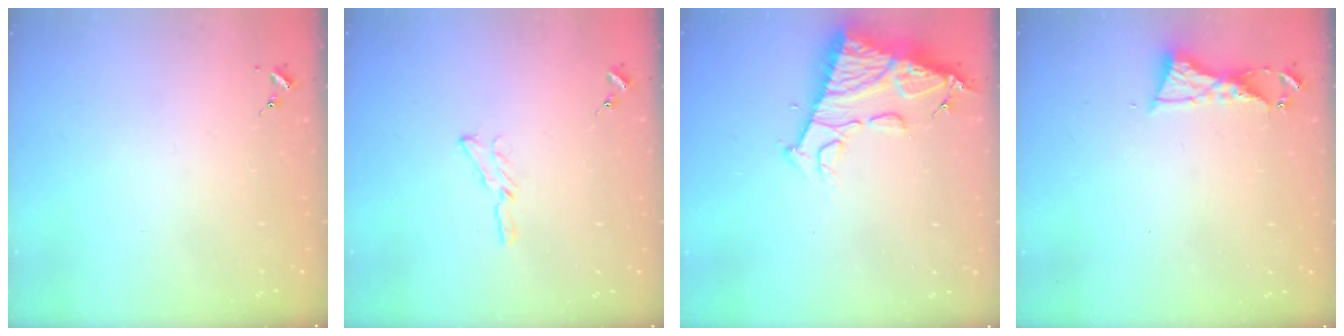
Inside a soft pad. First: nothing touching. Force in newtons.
{"total": 4.4, "press": 4.4, "slide": 0.5}
{"total": 13.0, "press": 12.9, "slide": 1.3}
{"total": 6.6, "press": 6.6, "slide": 0.6}